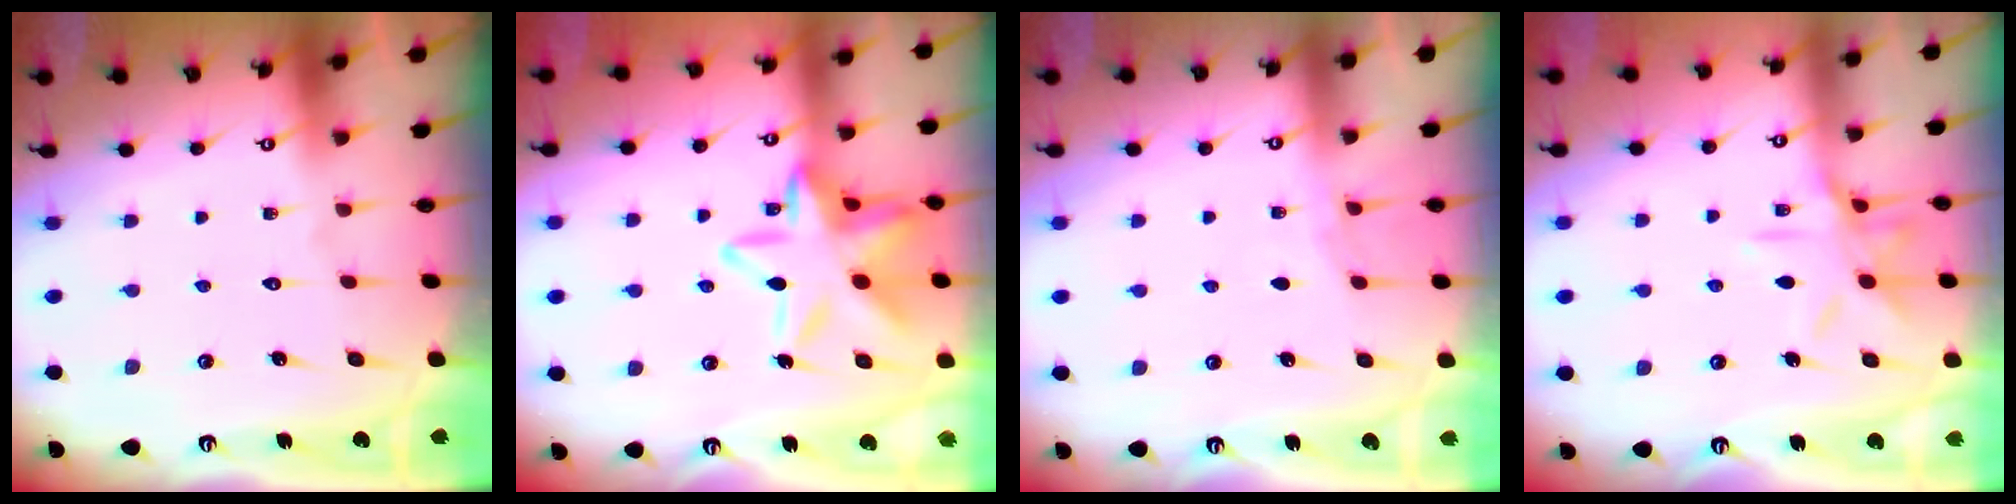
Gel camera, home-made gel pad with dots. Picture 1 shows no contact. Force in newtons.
{"total": 18.6, "press": 18.6, "slide": 1.3}
{"total": 2.8, "press": 2.7, "slide": 0.4}
{"total": 10.5, "press": 10.5, "slide": 0.9}